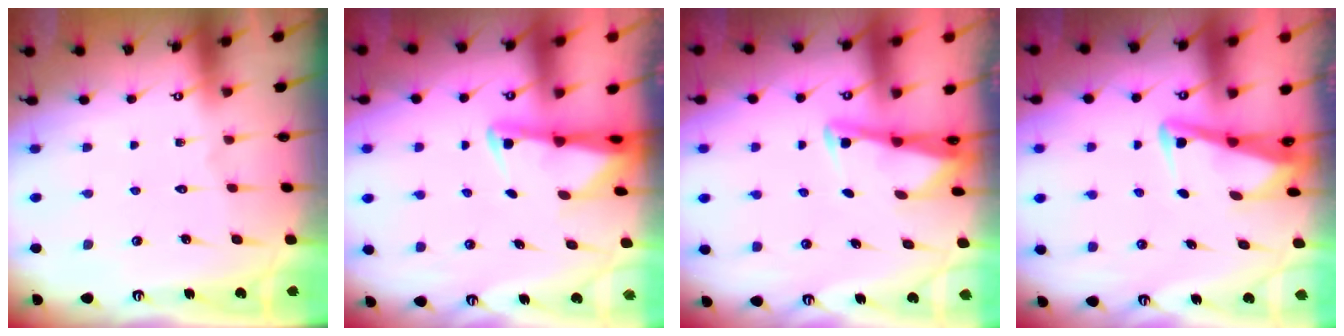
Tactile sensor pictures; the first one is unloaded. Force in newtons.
{"total": 2.5, "press": 2.4, "slide": 0.5}
{"total": 2.8, "press": 2.8, "slide": 0.2}
{"total": 3.4, "press": 3.3, "slide": 0.8}